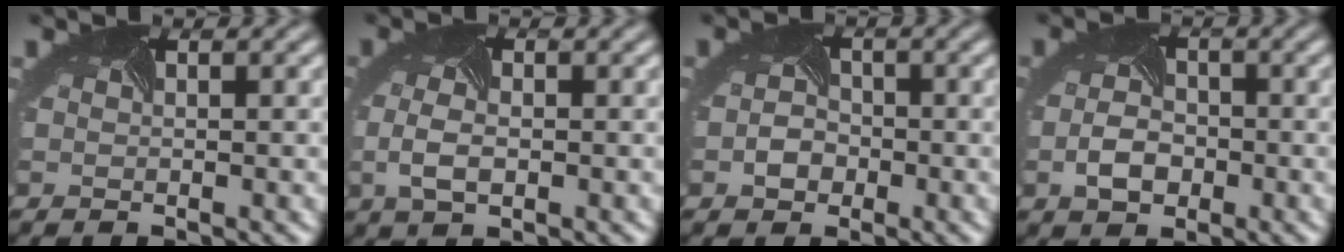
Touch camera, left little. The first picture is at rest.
{"total": 2.4, "force": [-1.0, 1.2, 1.8], "torque": [-0.056, -0.004, -0.011]}
{"total": 2.0, "force": [-1.2, 1.4, 0.6], "torque": [-0.020, -0.002, -0.019]}
{"total": 2.9, "force": [-1.4, 1.9, 1.8], "torque": [-0.042, -0.005, -0.021]}